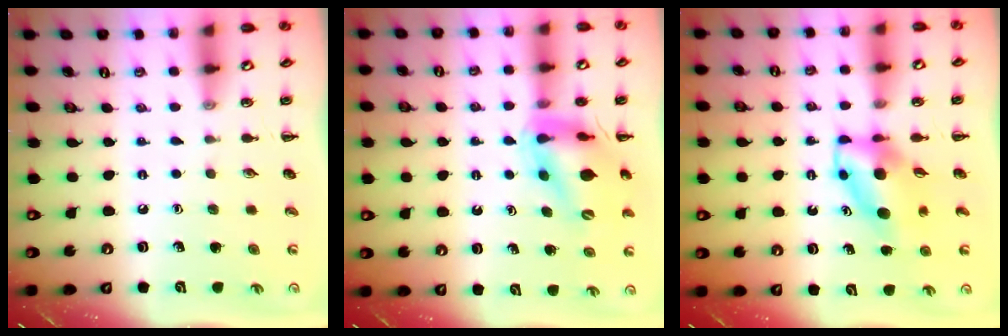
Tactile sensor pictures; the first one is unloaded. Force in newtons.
{"total": 13.8, "press": 13.3, "slide": 3.7}
{"total": 6.1, "press": 5.9, "slide": 1.6}